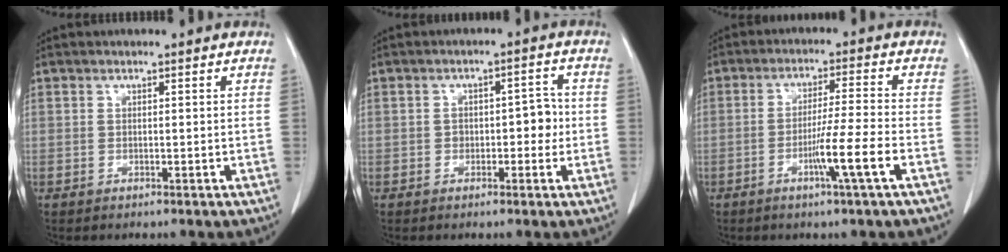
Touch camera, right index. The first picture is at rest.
{"total": 3.9, "force": [-0.7, 2.3, 3.2], "torque": [-0.035, 0.021, -0.008]}
{"total": 7.4, "force": [-3.1, -1.4, 6.5], "torque": [-0.114, -0.012, -0.058]}